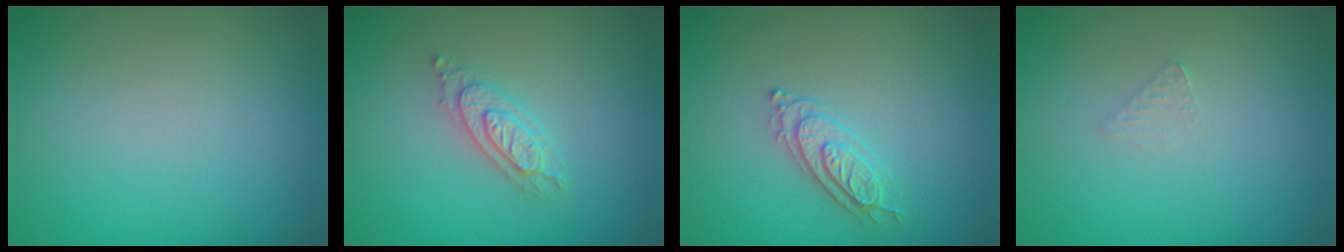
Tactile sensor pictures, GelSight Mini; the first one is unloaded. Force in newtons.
{"total": 2.6, "press": 2.6, "slide": 0.5}
{"total": 2.2, "press": 2.2, "slide": 0.4}
{"total": 0.8, "press": 0.8, "slide": 0.1}